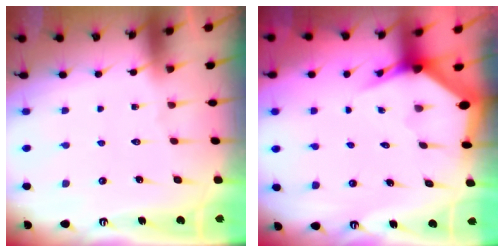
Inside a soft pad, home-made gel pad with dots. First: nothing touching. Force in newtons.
{"total": 3.6, "press": 3.6, "slide": 0.3}